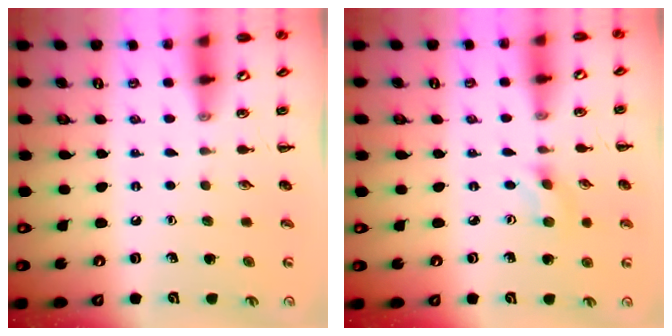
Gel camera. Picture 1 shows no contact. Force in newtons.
{"total": 1.6, "press": 1.5, "slide": 0.5}